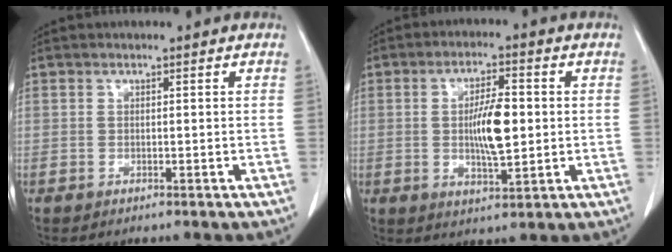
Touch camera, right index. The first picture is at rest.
{"total": 7.8, "force": [0.0, 1.9, 7.6], "torque": [-0.140, 0.000, 0.003]}